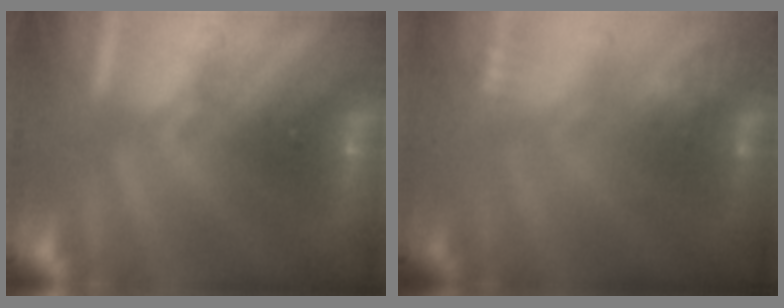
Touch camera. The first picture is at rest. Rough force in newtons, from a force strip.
{"total": 2.9}